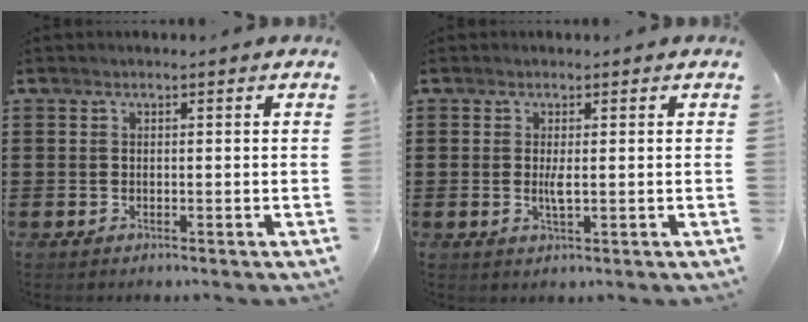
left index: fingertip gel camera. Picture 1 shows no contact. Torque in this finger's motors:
{"motor_torque": [0.58, 0.13, 0.10, 0.05]}